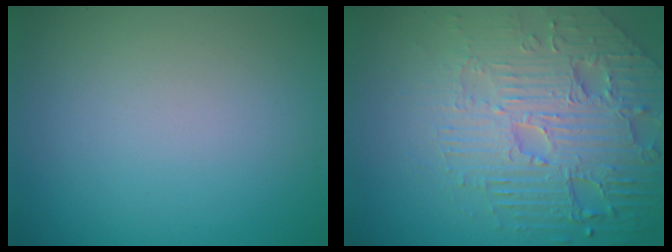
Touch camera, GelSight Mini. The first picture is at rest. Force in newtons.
{"total": 7.9, "press": 5.7, "slide": 5.4}